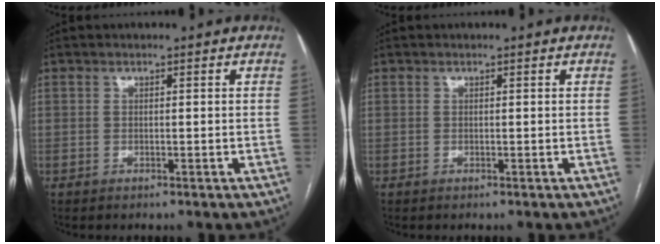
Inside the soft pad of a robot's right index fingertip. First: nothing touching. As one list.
[{"total": 0.0}]